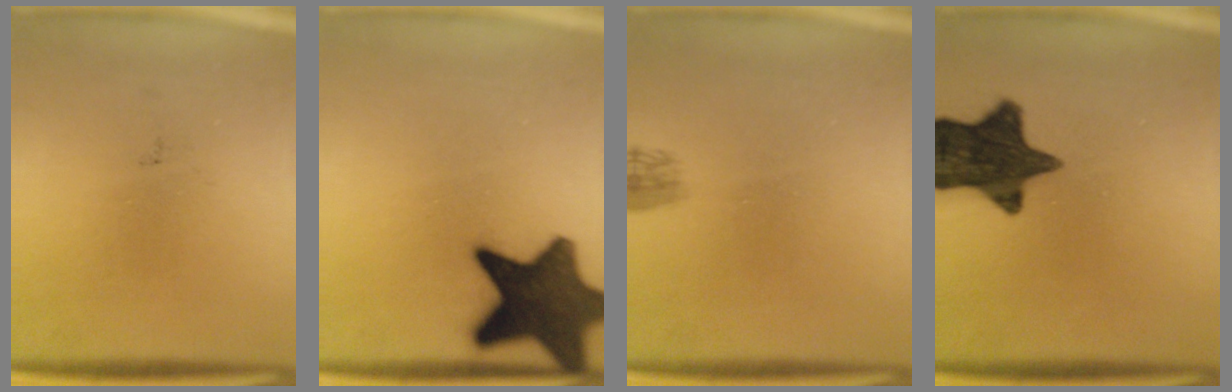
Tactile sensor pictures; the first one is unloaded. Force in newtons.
{"total": 16.3}
{"total": 1.6}
{"total": 13.8}